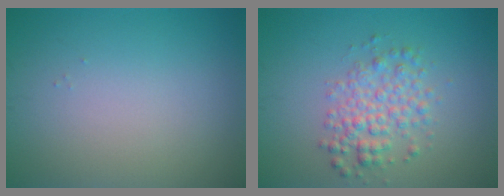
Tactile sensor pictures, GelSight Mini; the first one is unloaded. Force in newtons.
{"total": 3.5, "press": 3.5, "slide": 0.1}